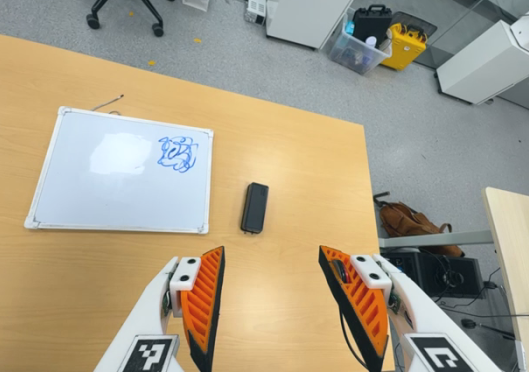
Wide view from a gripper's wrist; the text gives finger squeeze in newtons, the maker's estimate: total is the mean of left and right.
{"total": 0.0}